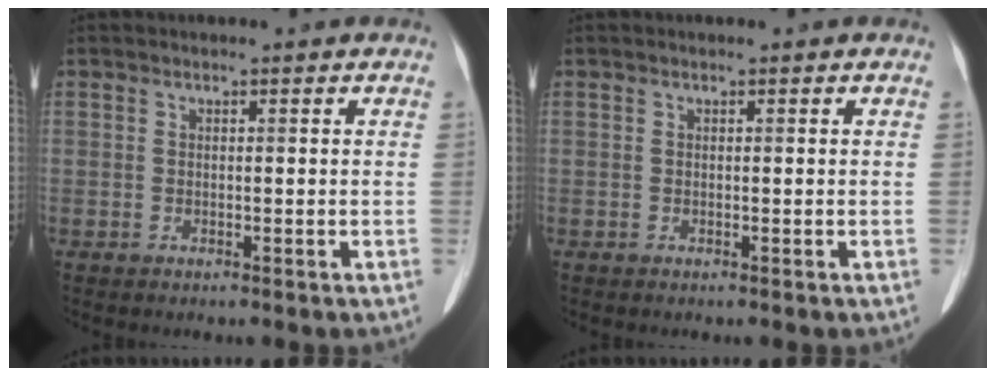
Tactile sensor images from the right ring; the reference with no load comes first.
{"total": 0.0}